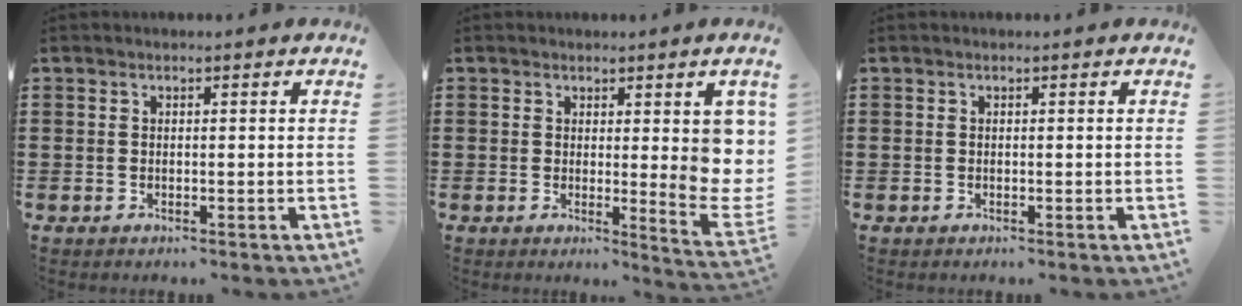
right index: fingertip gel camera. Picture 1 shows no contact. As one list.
[{"total": 6.3, "force": [2.2, 2.2, 5.5], "torque": [-0.059, -0.028, 0.037]}, {"total": 0.0}]